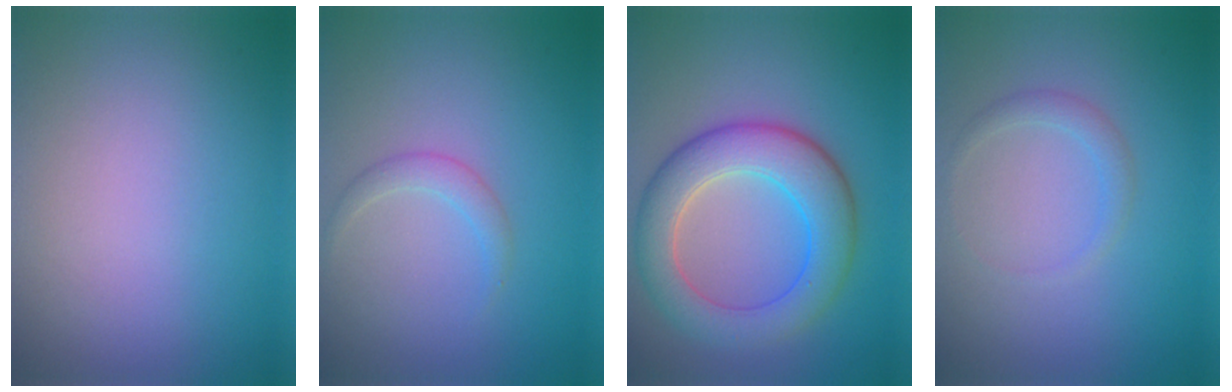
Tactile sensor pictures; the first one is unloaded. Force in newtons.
{"total": 1.4, "press": 1.4, "slide": 0.0}
{"total": 6.9, "press": 6.9, "slide": 0.1}
{"total": 1.2, "press": 1.2, "slide": 0.0}